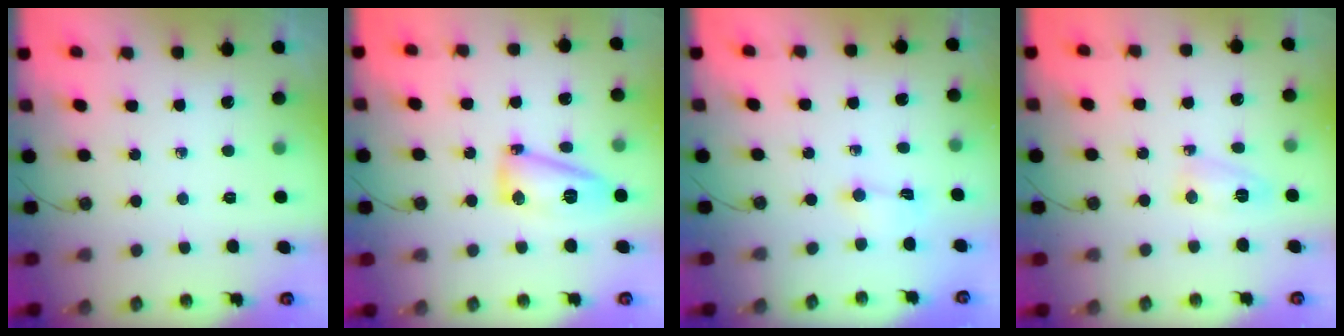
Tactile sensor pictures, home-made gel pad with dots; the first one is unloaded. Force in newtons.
{"total": 11.4, "press": 11.1, "slide": 2.3}
{"total": 1.2, "press": 1.0, "slide": 0.6}
{"total": 3.8, "press": 3.6, "slide": 1.0}